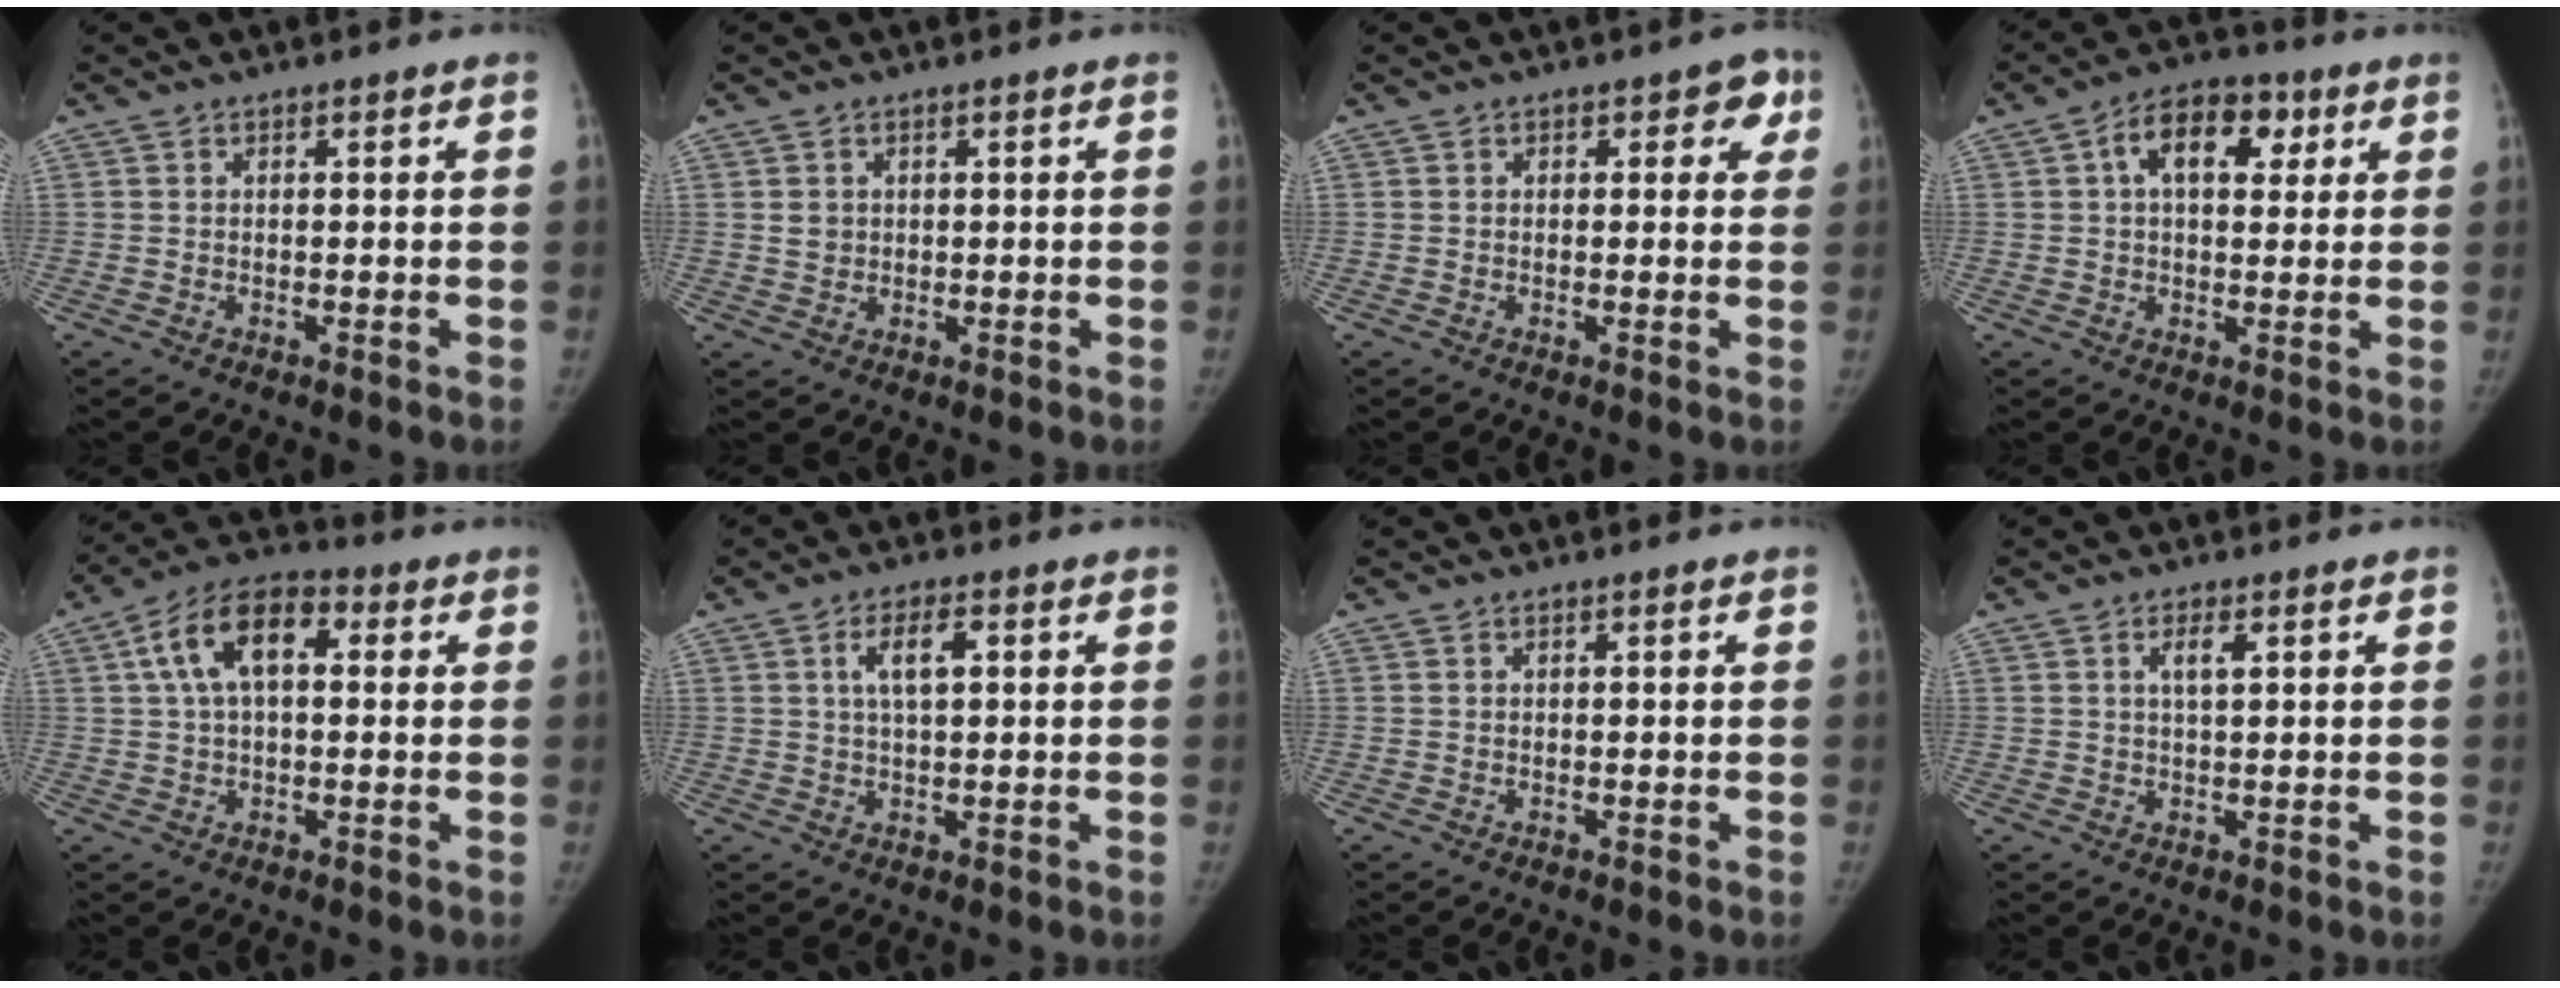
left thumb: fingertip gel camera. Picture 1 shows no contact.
{"total": 2.2, "force": [0.5, 1.9, 0.9], "torque": [-0.006, -0.003, 0.013]}
{"total": 3.8, "force": [1.4, 2.5, 2.4], "torque": [0.012, 0.000, 0.006]}
{"total": 10.5, "force": [3.4, 6.6, 7.6], "torque": [-0.091, 0.012, 0.043]}
{"total": 11.8, "force": [2.8, 6.7, 9.4], "torque": [-0.160, 0.029, 0.039]}
{"total": 5.0, "force": [1.5, 2.0, 4.3], "torque": [-0.077, 0.006, 0.026]}
{"total": 0.0}
{"total": 2.6, "force": [1.0, 0.8, 2.3], "torque": [-0.041, 0.000, 0.019]}